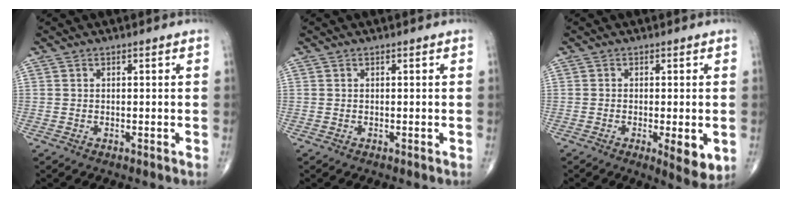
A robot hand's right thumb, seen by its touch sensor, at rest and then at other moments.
{"total": 0.0}
{"total": 5.9, "force": [-1.5, 1.8, 5.5], "torque": [-0.079, -0.015, -0.020]}